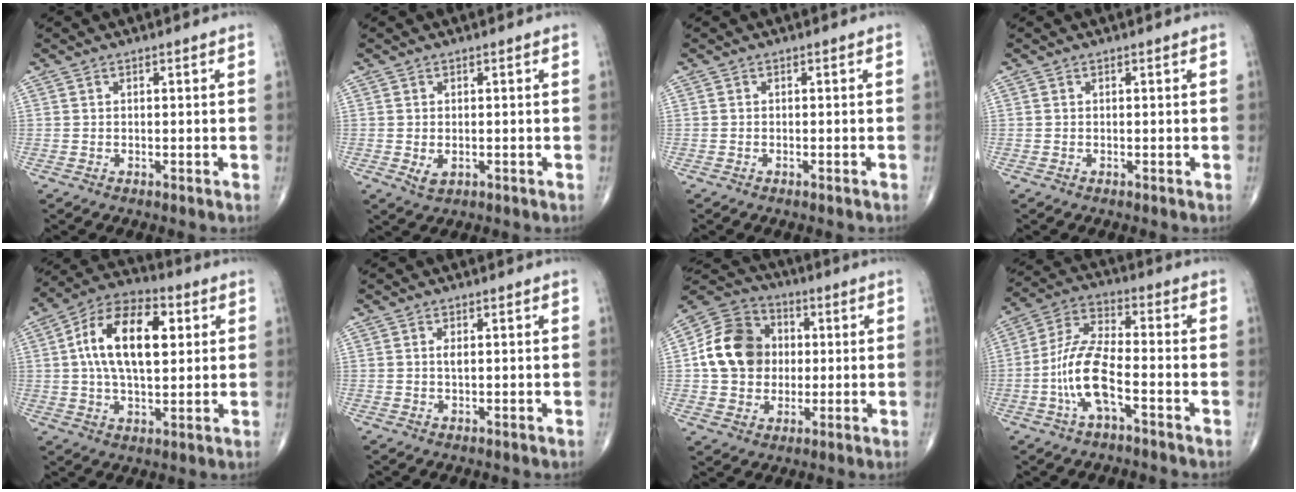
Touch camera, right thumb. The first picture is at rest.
{"total": 2.1, "force": [-0.3, 1.4, 1.6], "torque": [-0.020, -0.002, 0.000]}
{"total": 0.7, "force": [-0.6, 0.1, 0.4], "torque": [-0.012, 0.001, -0.006]}
{"total": 0.0}
{"total": 16.7, "force": [3.3, 8.7, 13.9], "torque": [-0.232, 0.015, 0.050]}
{"total": 1.1, "force": [0.2, 0.3, 1.1], "torque": [-0.023, -0.001, 0.003]}
{"total": 14.5, "force": [1.1, 12.1, 7.9], "torque": [-0.122, 0.019, 0.015]}
{"total": 10.9, "force": [-3.7, 3.8, 9.6], "torque": [-0.205, 0.038, -0.074]}